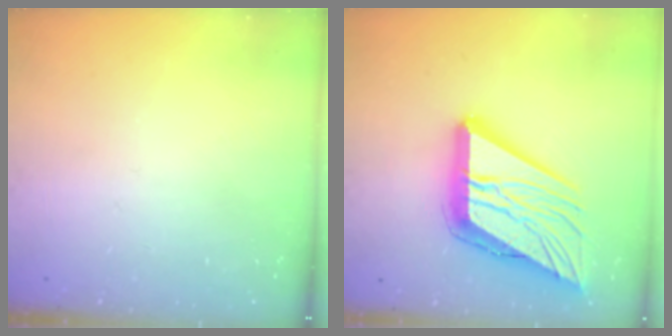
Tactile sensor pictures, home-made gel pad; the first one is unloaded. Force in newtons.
{"total": 24.2, "press": 24.1, "slide": 2.8}